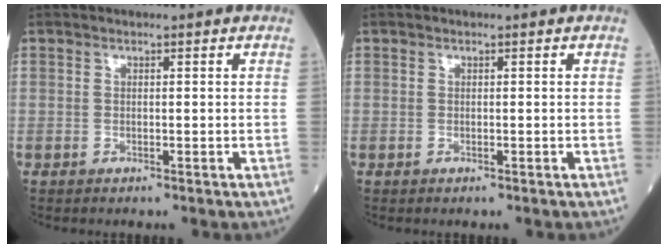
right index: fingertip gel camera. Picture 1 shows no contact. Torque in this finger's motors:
{"motor_torque": [-0.12, -0.06, -0.01, 0.00]}